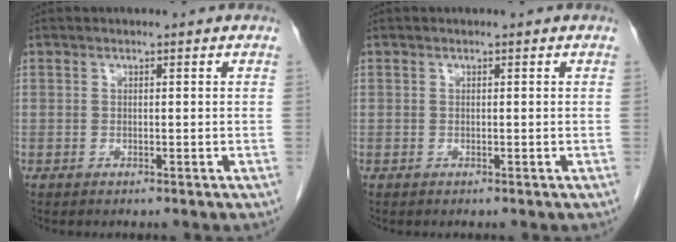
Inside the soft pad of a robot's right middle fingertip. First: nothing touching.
{"total": 0.0}